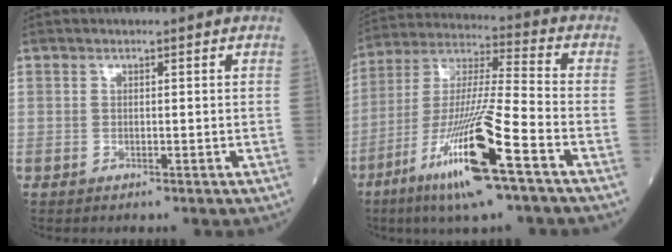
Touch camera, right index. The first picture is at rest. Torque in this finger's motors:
{"motor_torque": [1.72, -0.42, 1.05, 0.21]}